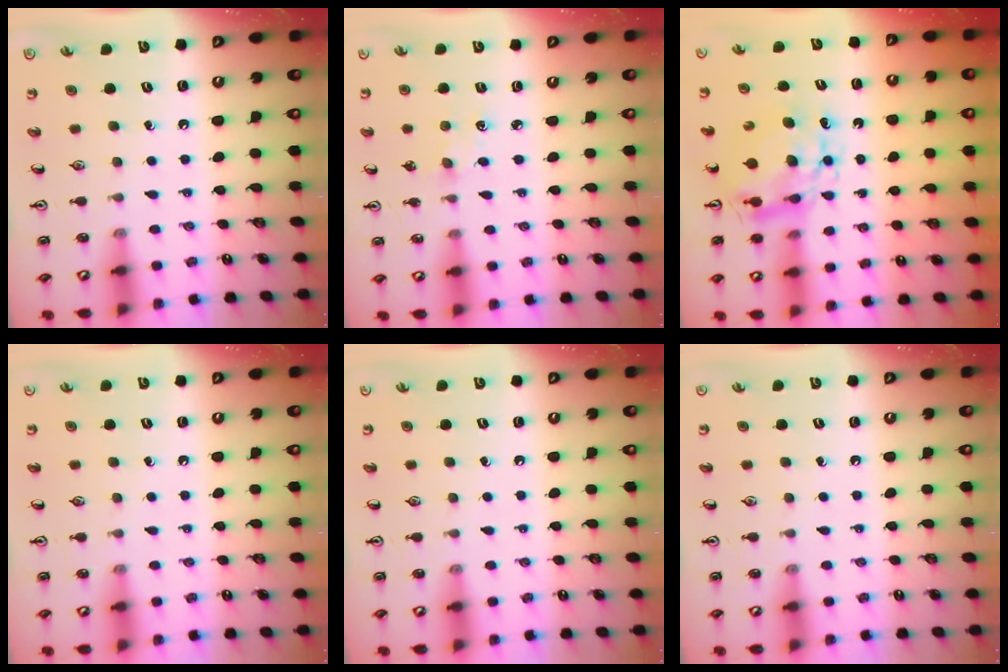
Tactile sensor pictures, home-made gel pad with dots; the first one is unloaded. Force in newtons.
{"total": 4.2, "press": 4.2, "slide": 0.6}
{"total": 7.6, "press": 7.5, "slide": 0.8}
{"total": 0.0}
{"total": 0.0}
{"total": 0.0}